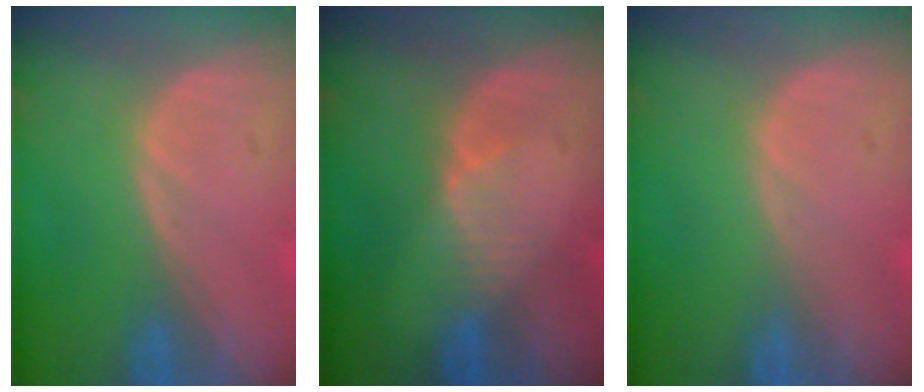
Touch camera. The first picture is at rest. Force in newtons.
{"total": 2.7, "press": 2.7, "slide": 0.3}
{"total": 0.0}